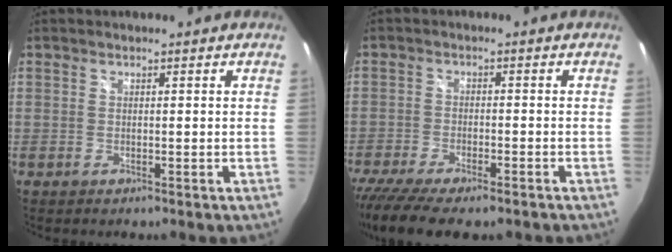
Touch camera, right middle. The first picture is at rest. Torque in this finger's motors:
{"motor_torque": [1.16, -0.98, 0.27, 0.09]}